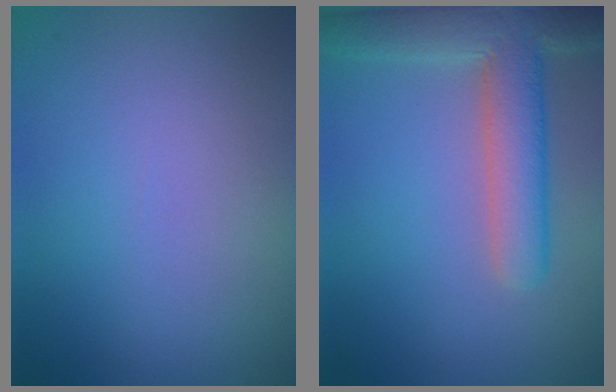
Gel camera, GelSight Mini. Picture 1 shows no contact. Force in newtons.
{"total": 5.9, "press": 5.9, "slide": 0.5}